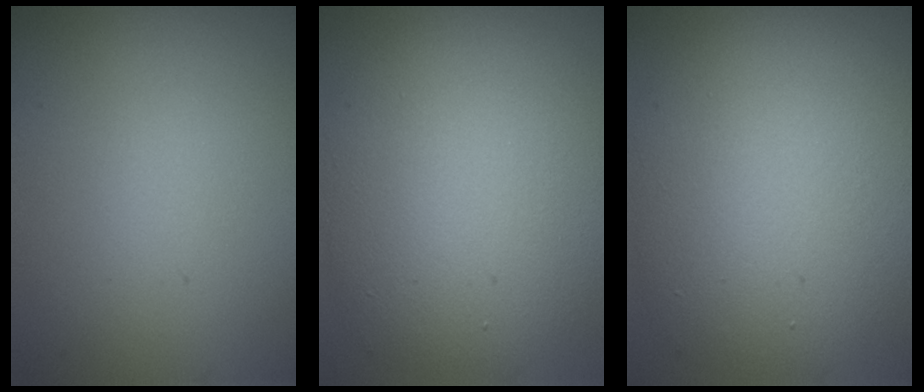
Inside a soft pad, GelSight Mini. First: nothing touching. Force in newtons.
{"total": 10.7, "press": 10.7, "slide": 0.8}
{"total": 10.5, "press": 10.5, "slide": 1.1}